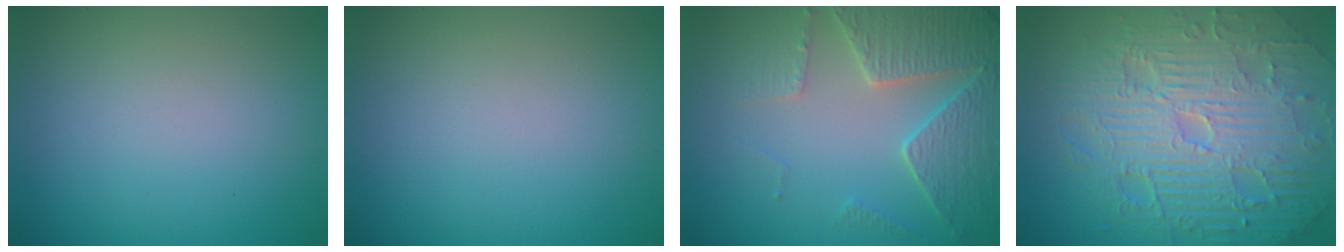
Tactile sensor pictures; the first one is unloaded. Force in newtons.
{"total": 0.0}
{"total": 5.0, "press": 4.5, "slide": 2.2}
{"total": 11.7, "press": 7.5, "slide": 9.0}